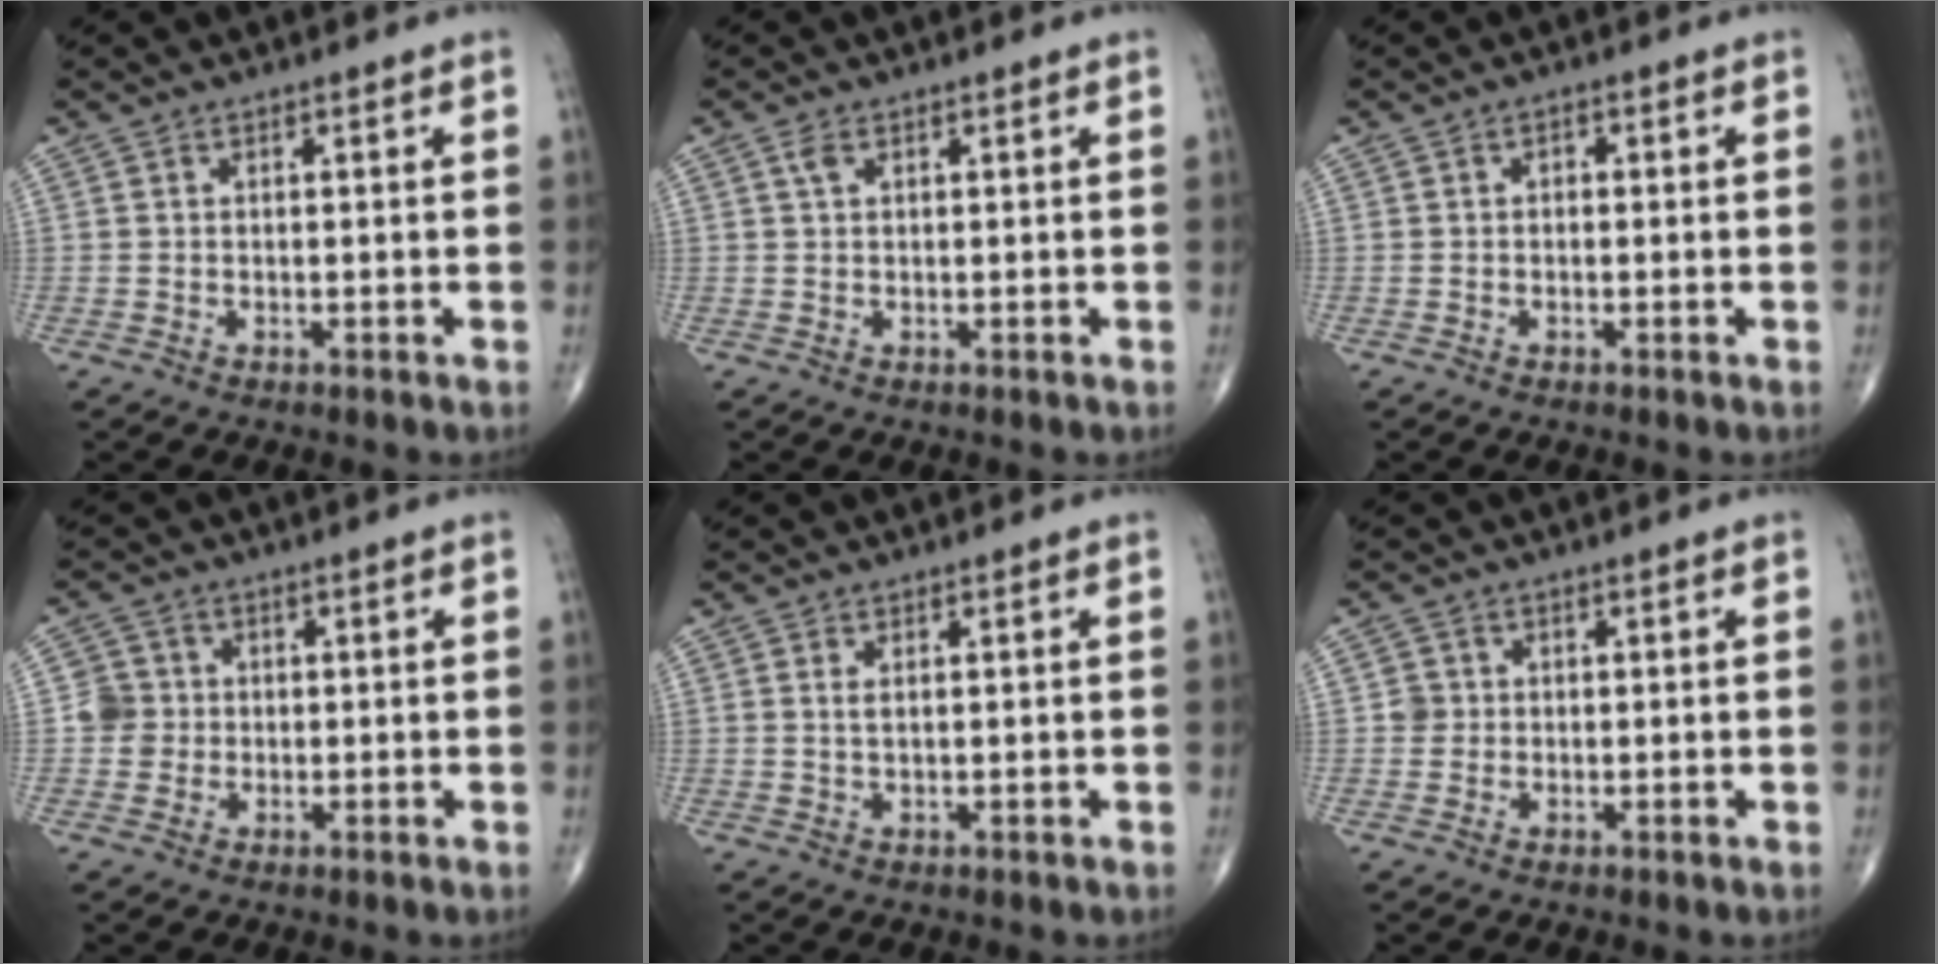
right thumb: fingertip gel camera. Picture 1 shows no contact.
{"total": 1.5, "force": [0.7, 0.8, 1.1], "torque": [-0.025, 0.005, 0.015]}
{"total": 0.9, "force": [0.0, 0.7, 0.6], "torque": [-0.003, 0.004, -0.003]}
{"total": 3.7, "force": [-0.1, 3.7, 0.5], "torque": [0.020, 0.008, -0.006]}
{"total": 1.1, "force": [0.4, 0.4, 1.0], "torque": [-0.021, 0.000, 0.011]}
{"total": 1.8, "force": [0.1, 1.8, 0.2], "torque": [0.007, 0.005, 0.000]}